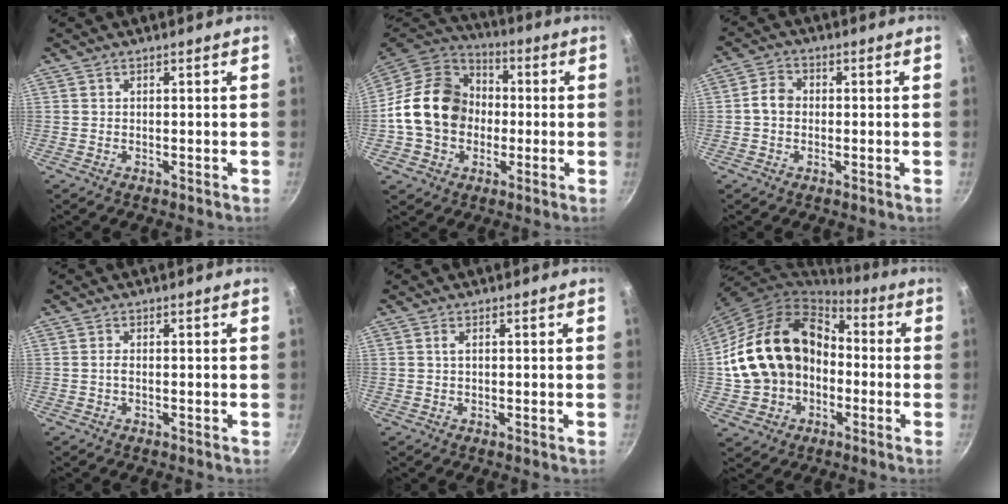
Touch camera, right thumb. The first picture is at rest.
{"total": 18.4, "force": [-0.9, 14.9, 10.7], "torque": [-0.160, 0.040, -0.025]}
{"total": 4.0, "force": [-0.2, 3.3, 2.3], "torque": [-0.032, 0.015, -0.014]}
{"total": 0.8, "force": [-0.2, 0.3, 0.8], "torque": [-0.018, 0.003, -0.007]}
{"total": 0.9, "force": [0.2, 0.2, 0.9], "torque": [-0.018, 0.001, 0.001]}
{"total": 19.9, "force": [-1.6, 15.7, 12.2], "torque": [-0.199, 0.057, -0.021]}